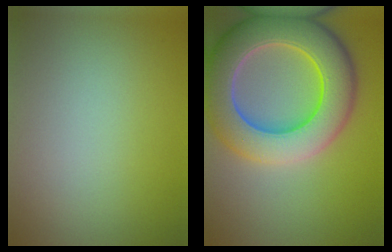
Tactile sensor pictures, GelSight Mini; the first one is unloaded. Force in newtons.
{"total": 10.9, "press": 10.9, "slide": 0.4}